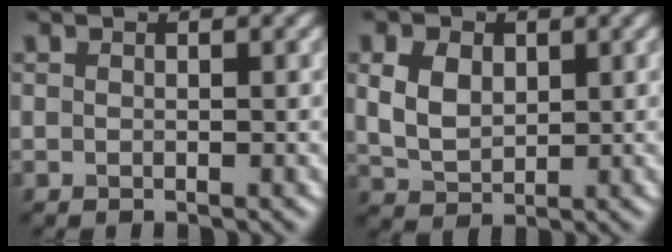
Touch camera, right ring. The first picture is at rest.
{"total": 4.0, "force": [1.0, 2.9, 2.6], "torque": [-0.061, 0.000, 0.020]}